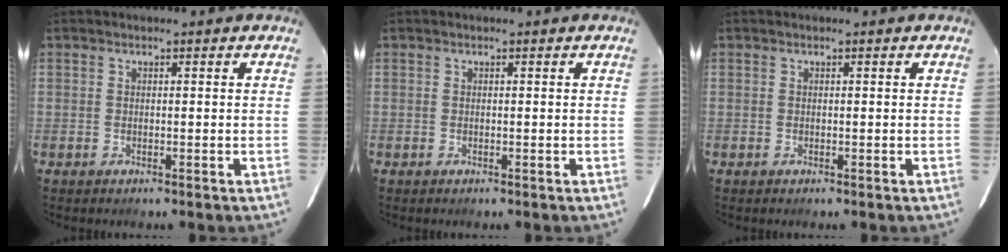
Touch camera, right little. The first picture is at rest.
{"total": 0.0}
{"total": 0.0}